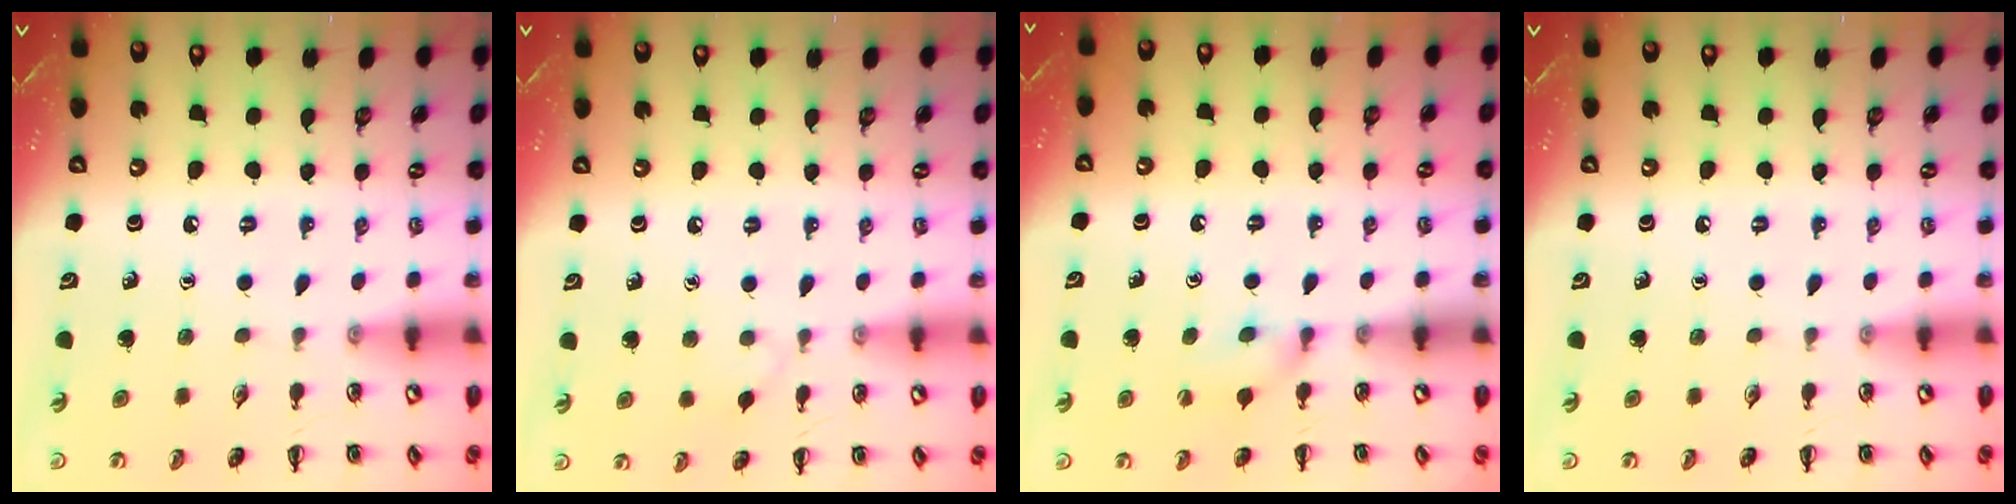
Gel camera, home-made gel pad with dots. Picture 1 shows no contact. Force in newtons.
{"total": 2.9, "press": 2.7, "slide": 1.2}
{"total": 5.7, "press": 5.4, "slide": 1.8}
{"total": 0.0}